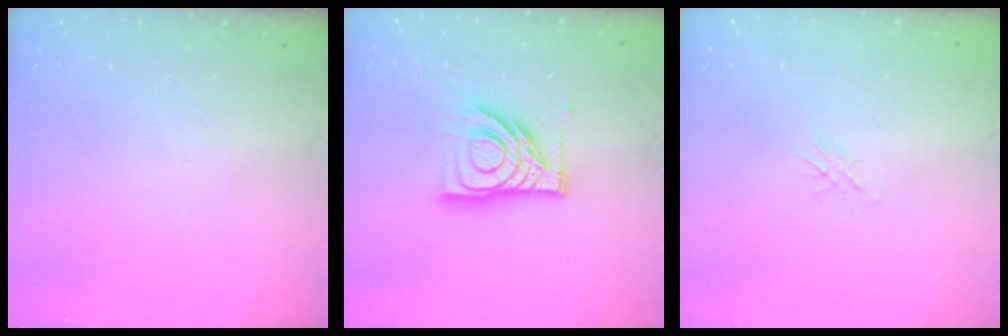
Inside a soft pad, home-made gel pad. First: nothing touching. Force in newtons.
{"total": 15.1, "press": 14.9, "slide": 1.9}
{"total": 1.4, "press": 1.4, "slide": 0.2}